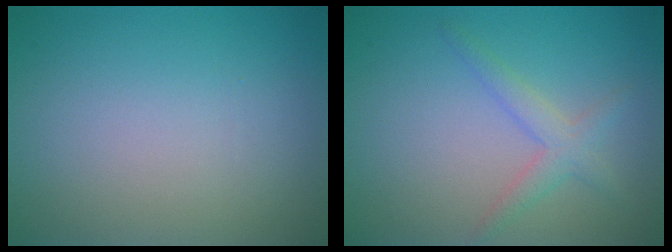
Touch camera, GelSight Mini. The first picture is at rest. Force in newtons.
{"total": 2.1, "press": 2.1, "slide": 0.1}